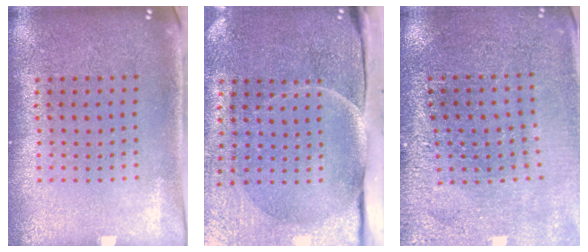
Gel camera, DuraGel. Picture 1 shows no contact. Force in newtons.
{"total": 4.9, "press": 3.9, "slide": 3.0}
{"total": 2.9, "press": 2.9, "slide": 0.2}